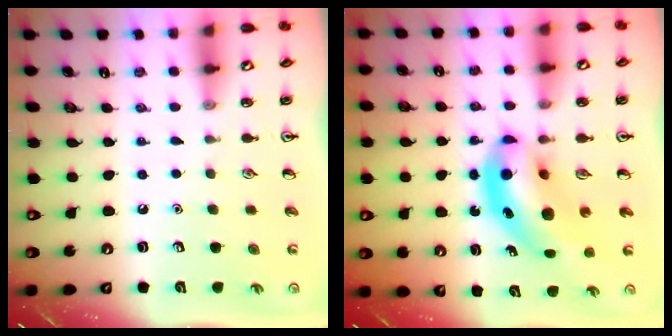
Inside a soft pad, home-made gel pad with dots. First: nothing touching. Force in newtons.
{"total": 10.8, "press": 10.4, "slide": 3.2}